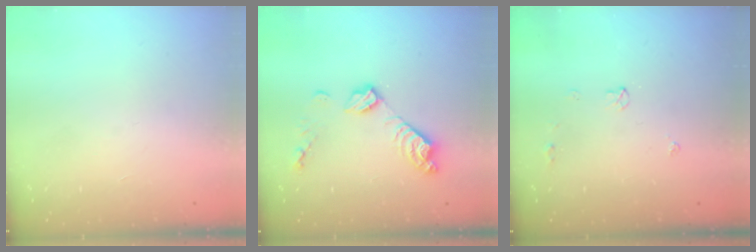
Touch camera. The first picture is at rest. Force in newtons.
{"total": 9.8, "press": 9.8, "slide": 0.6}
{"total": 3.7, "press": 3.6, "slide": 0.6}